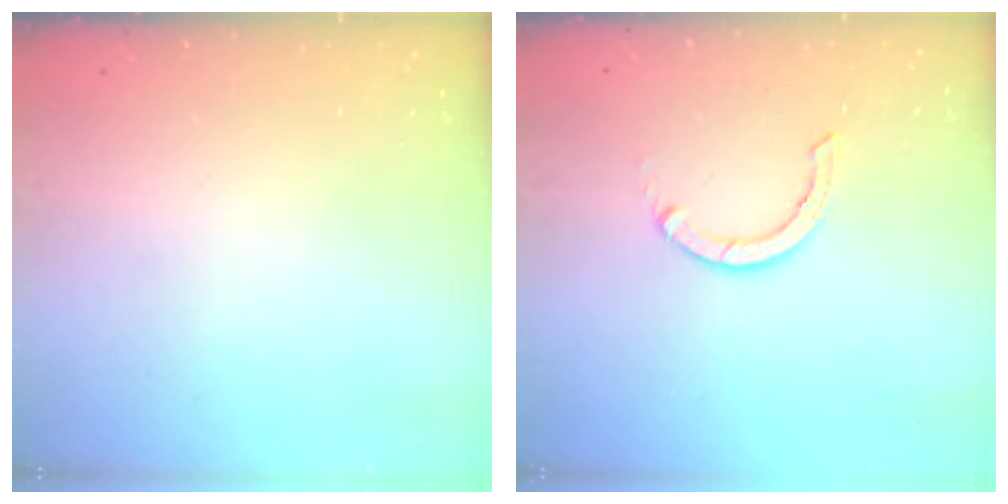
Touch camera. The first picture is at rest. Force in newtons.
{"total": 2.9, "press": 2.9, "slide": 0.1}